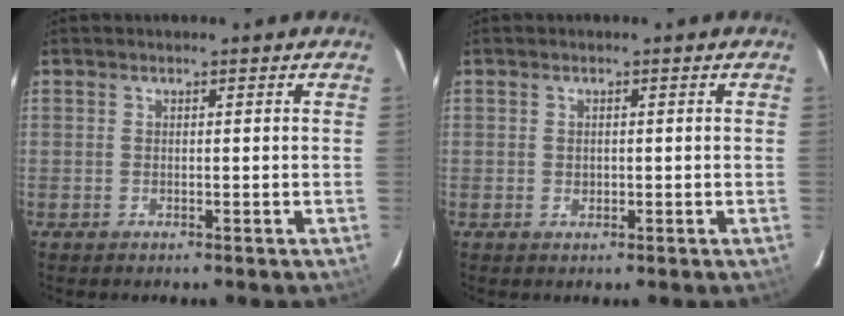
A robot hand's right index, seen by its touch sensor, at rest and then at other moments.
{"total": 0.8, "force": [0.0, 0.8, 0.3], "torque": [-0.002, 0.001, 0.001]}